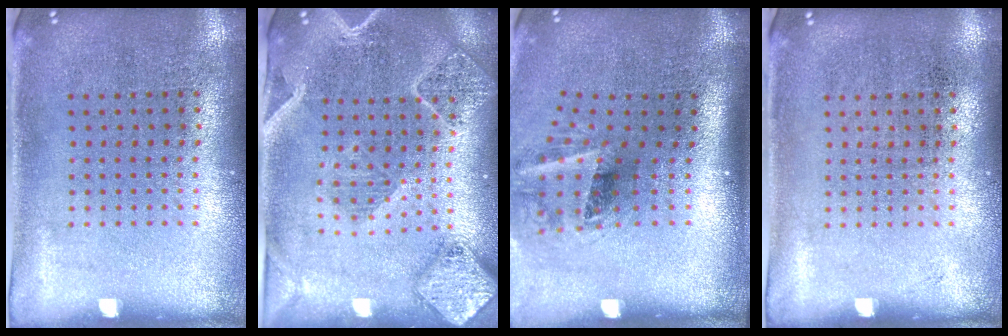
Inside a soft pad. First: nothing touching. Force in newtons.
{"total": 2.4, "press": 2.2, "slide": 0.9}
{"total": 1.9, "press": 1.2, "slide": 1.4}
{"total": 0.0}